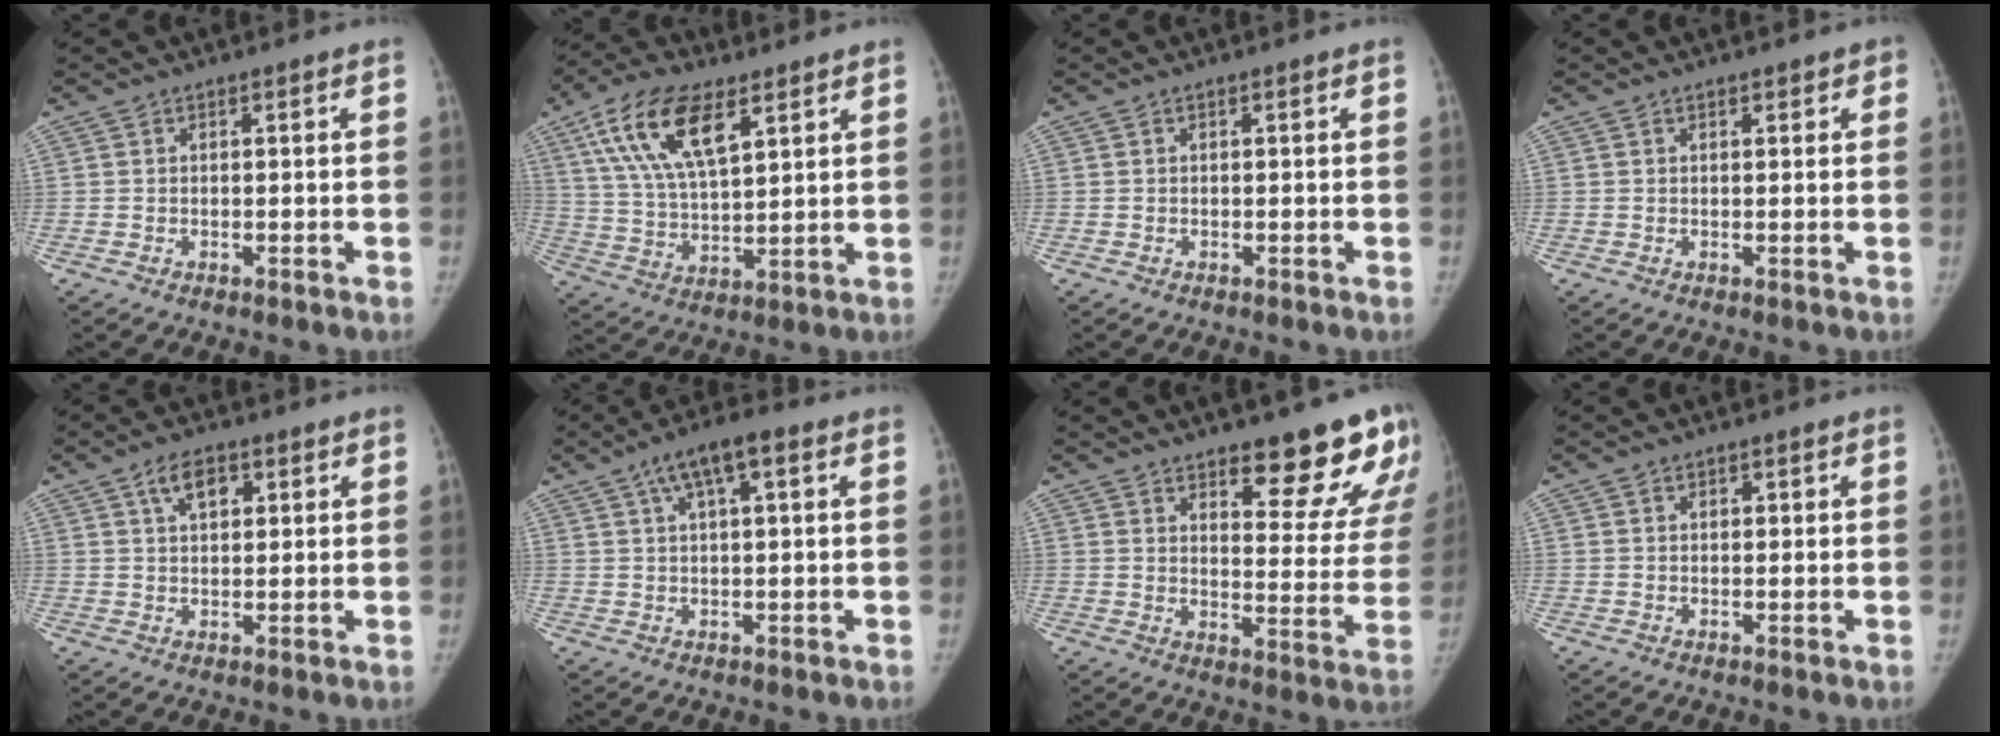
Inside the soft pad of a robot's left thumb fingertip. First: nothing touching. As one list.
[{"total": 15.6, "force": [7.7, 6.9, 11.7], "torque": [-0.205, -0.018, 0.146]}, {"total": 0.0}, {"total": 1.7, "force": [1.0, 1.0, 0.9], "torque": [0.003, -0.002, 0.010]}, {"total": 5.3, "force": [2.5, 3.1, 3.6], "torque": [-0.048, -0.003, 0.041]}, {"total": 7.6, "force": [3.3, 2.4, 6.4], "torque": [-0.111, 0.017, 0.053]}, {"total": 16.4, "force": [11.6, 5.7, 10.1], "torque": [-0.070, -0.083, 0.151]}, {"total": 0.9, "force": [0.4, 0.7, 0.3], "torque": [0.006, -0.001, 0.004]}]